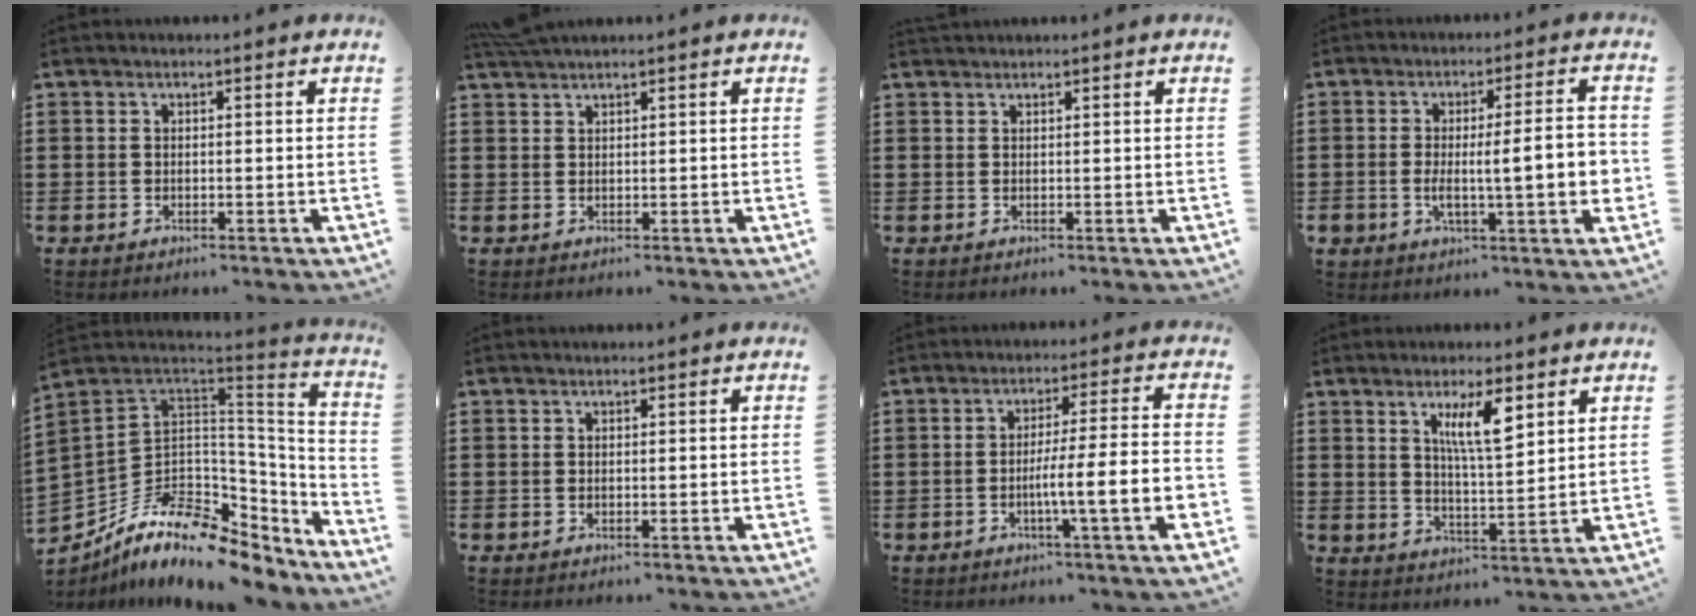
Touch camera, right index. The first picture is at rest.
{"total": 1.5, "force": [1.5, 0.0, 0.4], "torque": [-0.010, 0.000, 0.029]}
{"total": 0.6, "force": [0.5, 0.1, -0.2], "torque": [0.004, 0.002, 0.010]}
{"total": 8.4, "force": [-0.8, 1.6, 8.2], "torque": [-0.127, -0.004, -0.019]}
{"total": 11.7, "force": [-6.6, 6.7, 7.1], "torque": [-0.162, 0.004, -0.114]}
{"total": 0.0}
{"total": 8.1, "force": [-2.6, -0.1, 7.6], "torque": [-0.128, -0.011, -0.048]}
{"total": 7.2, "force": [3.5, 1.8, 6.0], "torque": [-0.118, 0.006, 0.057]}